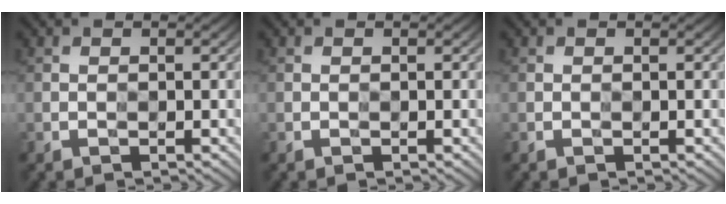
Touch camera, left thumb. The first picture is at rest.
{"total": 0.0}
{"total": 0.0}